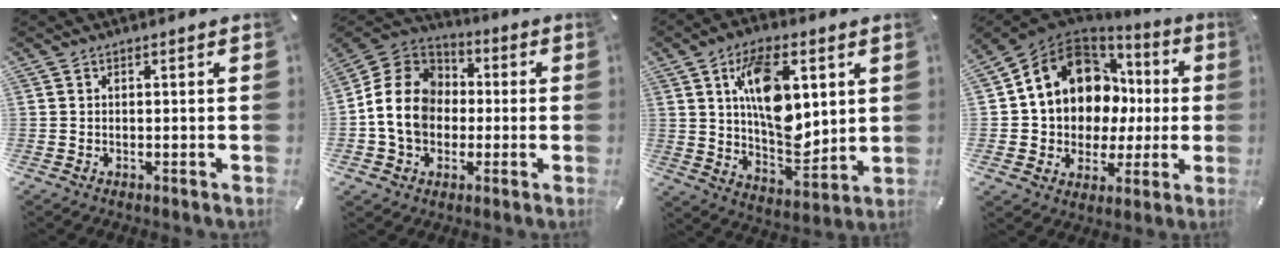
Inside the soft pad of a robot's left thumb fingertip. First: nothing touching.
{"total": 14.6, "force": [-1.8, 12.6, 7.2], "torque": [-0.162, 0.033, -0.032]}
{"total": 16.1, "force": [5.0, 9.2, 12.2], "torque": [-0.210, -0.016, 0.082]}
{"total": 13.3, "force": [5.6, 10.8, 5.6], "torque": [-0.119, -0.040, 0.113]}